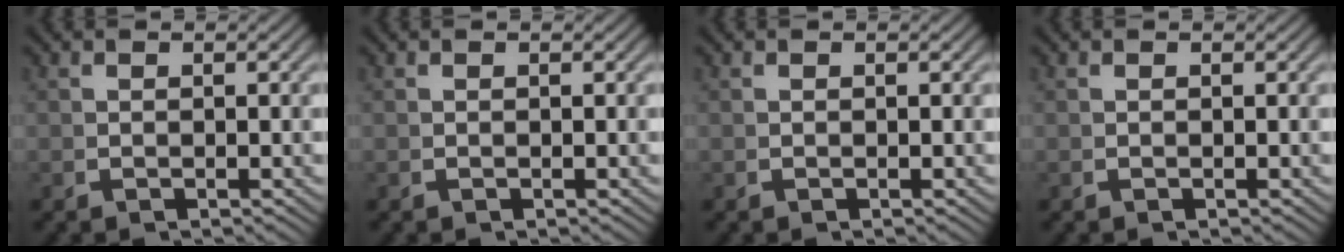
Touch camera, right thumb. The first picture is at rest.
{"total": 0.0}
{"total": 0.0}
{"total": 0.0}